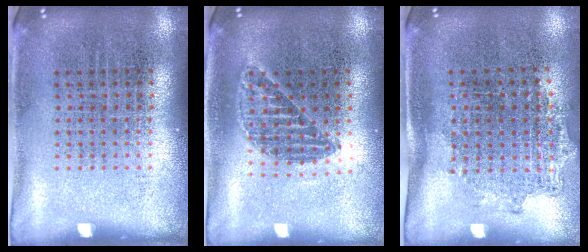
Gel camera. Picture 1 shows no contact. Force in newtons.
{"total": 1.1, "press": 1.0, "slide": 0.4}
{"total": 1.4, "press": 1.1, "slide": 0.9}